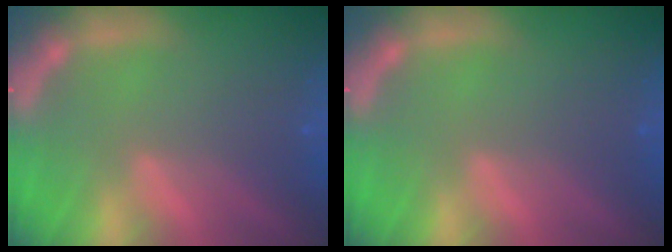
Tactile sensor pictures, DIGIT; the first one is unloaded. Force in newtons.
{"total": 0.0}